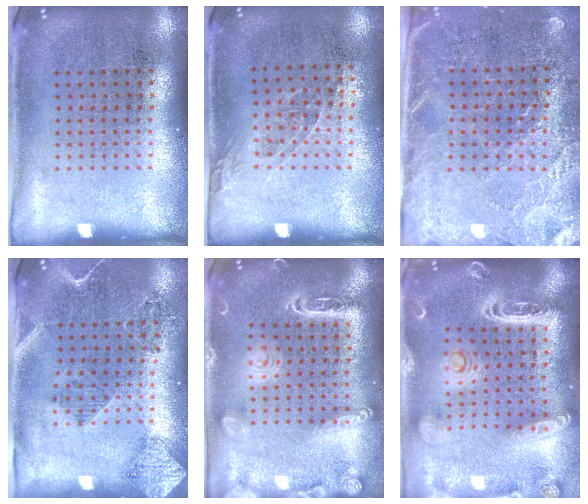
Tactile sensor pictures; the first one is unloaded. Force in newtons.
{"total": 1.0, "press": 0.8, "slide": 0.6}
{"total": 3.1, "press": 2.7, "slide": 1.5}
{"total": 1.8, "press": 1.7, "slide": 0.8}
{"total": 2.0, "press": 1.9, "slide": 0.1}
{"total": 3.0, "press": 2.5, "slide": 1.6}